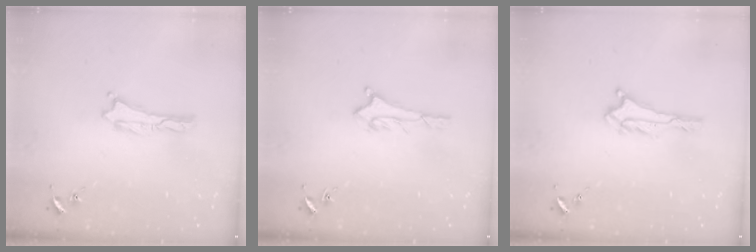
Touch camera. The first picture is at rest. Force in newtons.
{"total": 1.6, "press": 1.6, "slide": 0.1}
{"total": 0.6, "press": 0.6, "slide": 0.1}